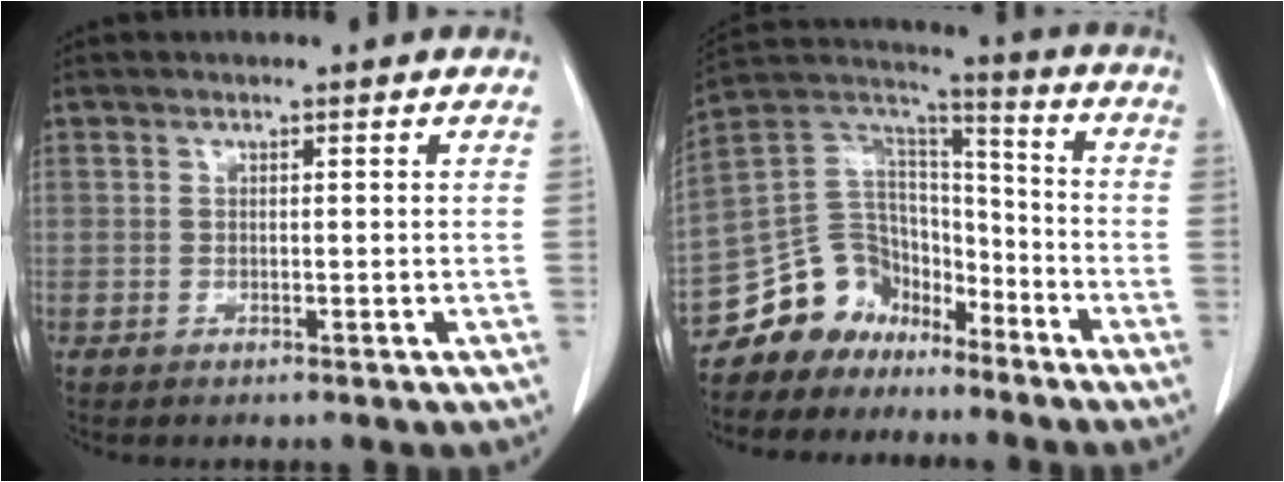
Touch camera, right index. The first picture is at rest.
{"total": 12.1, "force": [-8.7, 8.3, 1.6], "torque": [-0.036, 0.087, -0.154]}